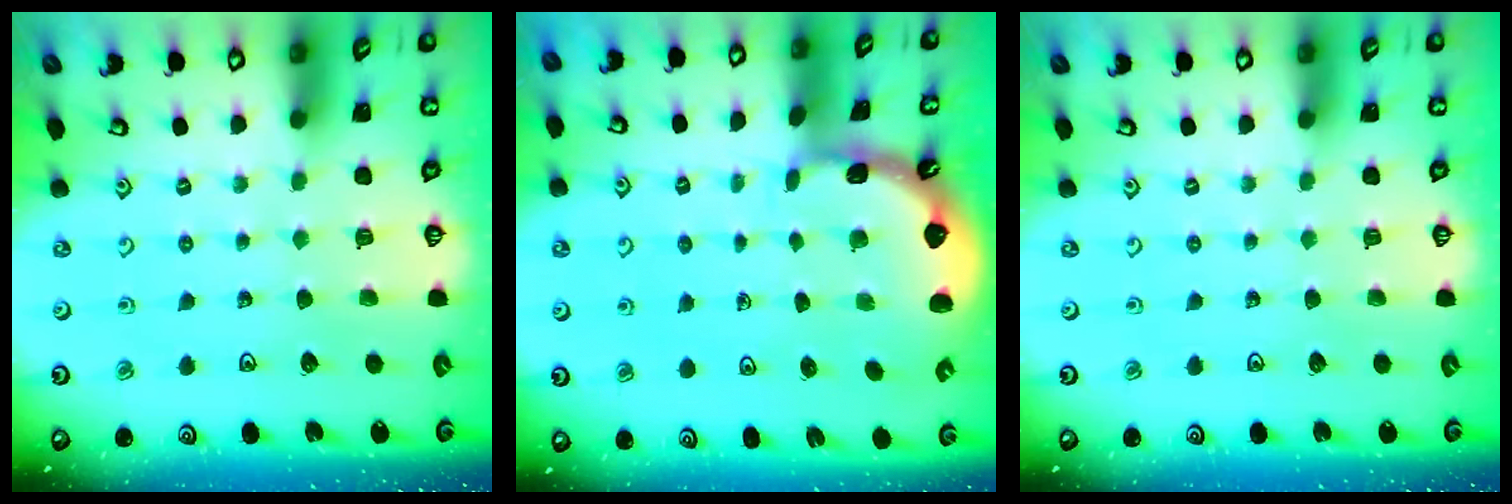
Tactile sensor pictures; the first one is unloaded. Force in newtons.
{"total": 1.5, "press": 1.5, "slide": 0.2}
{"total": 0.0}